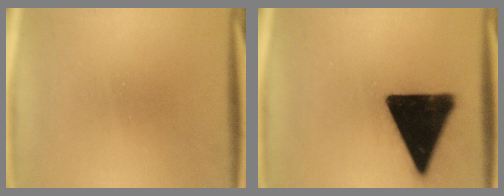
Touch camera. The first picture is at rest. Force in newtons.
{"total": 19.7}